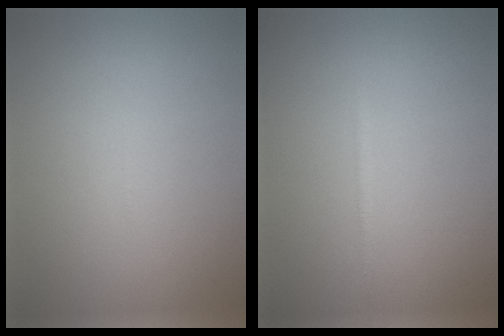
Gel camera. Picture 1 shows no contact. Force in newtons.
{"total": 0.7, "press": 0.7, "slide": 0.1}